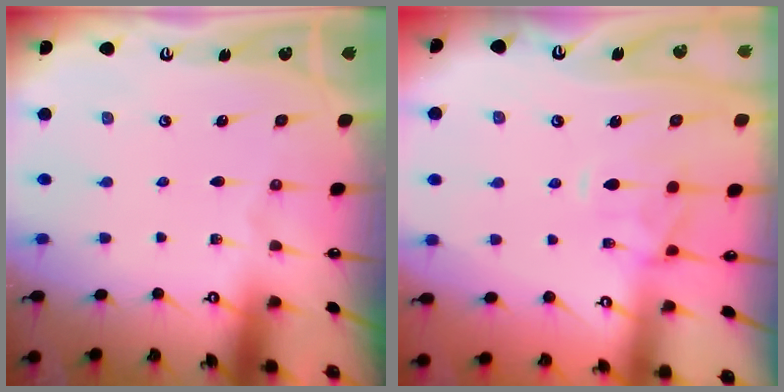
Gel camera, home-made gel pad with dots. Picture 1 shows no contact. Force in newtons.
{"total": 2.5, "press": 2.3, "slide": 1.1}